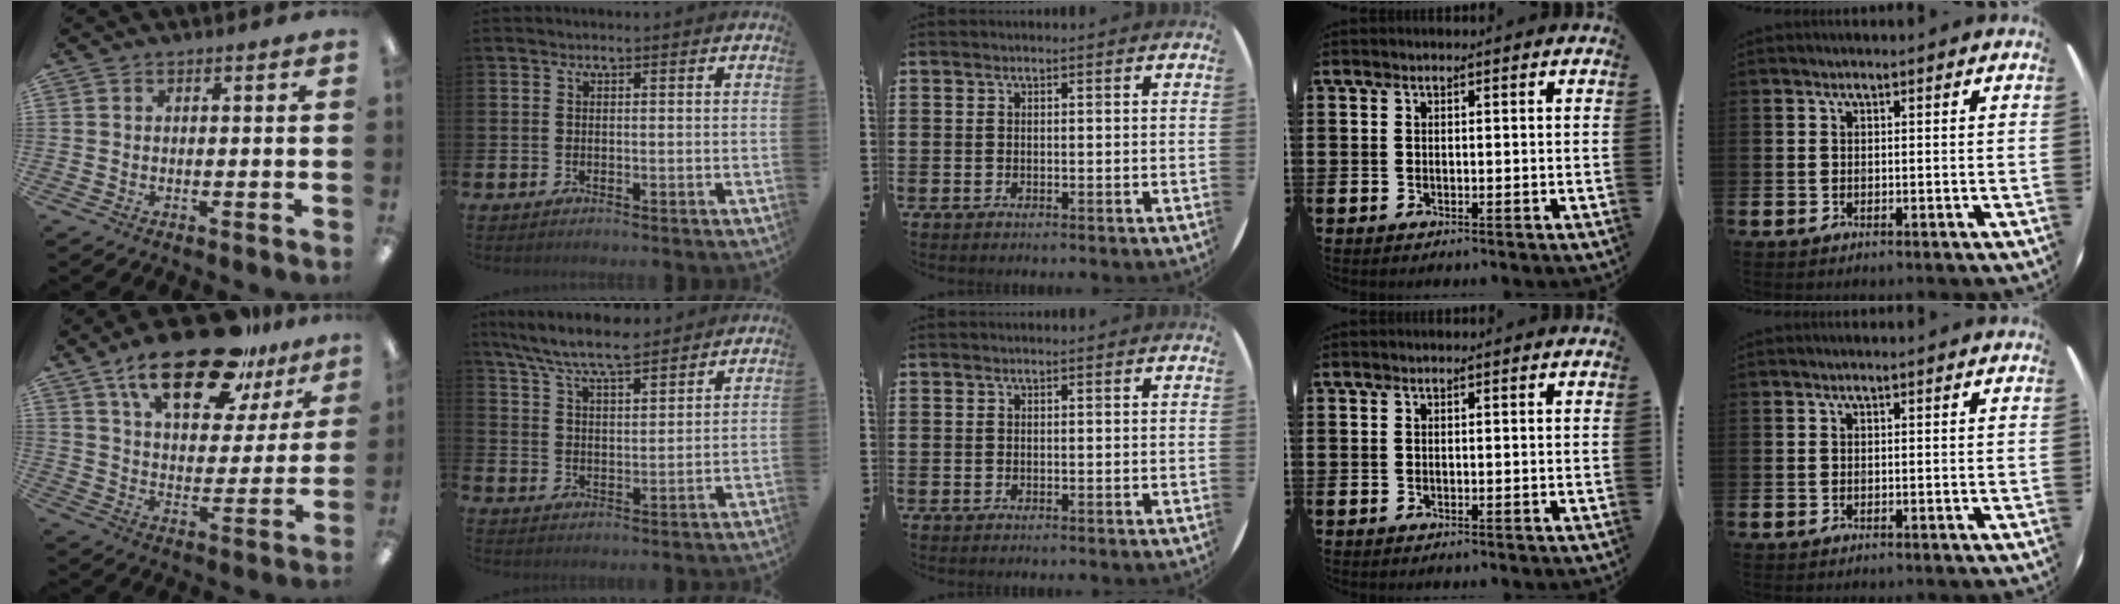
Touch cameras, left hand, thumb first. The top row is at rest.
{"thumb": {"total": 22.5, "force": [14.9, 9.2, 14.1], "torque": [-0.227, -0.074, 0.250]}, "index": {"total": 7.9, "force": [7.4, 0.9, 2.7], "torque": [-0.076, -0.032, 0.134]}}